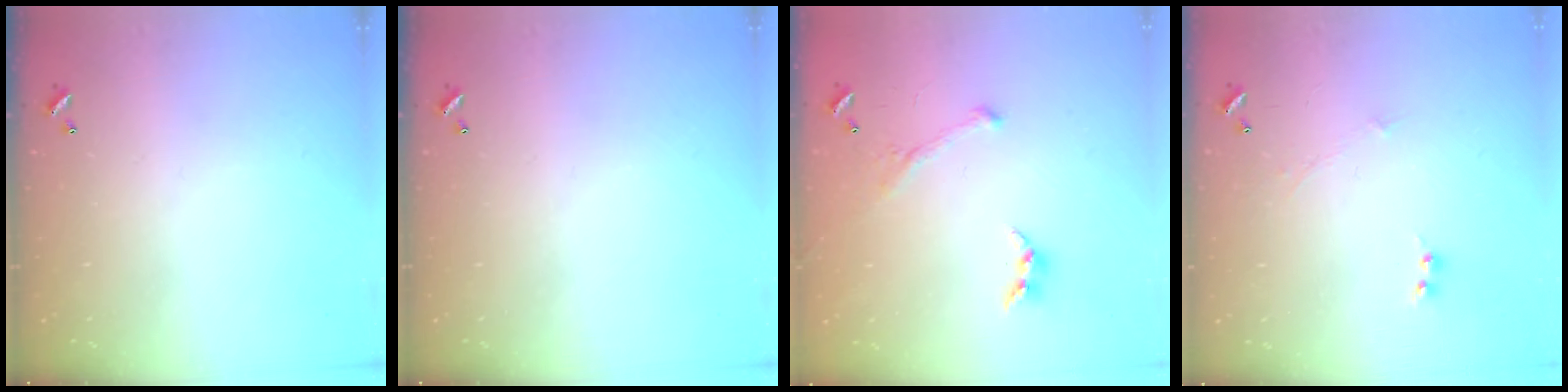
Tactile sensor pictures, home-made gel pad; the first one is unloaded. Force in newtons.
{"total": 0.0}
{"total": 2.8, "press": 2.6, "slide": 1.0}
{"total": 0.0}